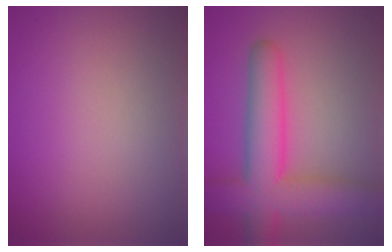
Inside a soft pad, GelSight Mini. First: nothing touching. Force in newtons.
{"total": 7.7, "press": 7.7, "slide": 0.5}